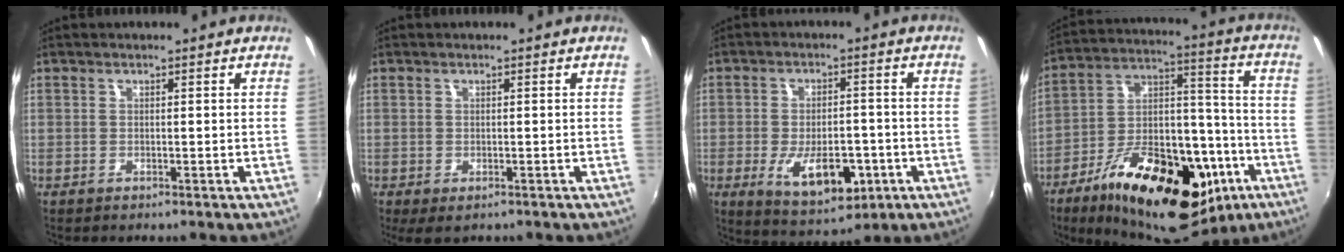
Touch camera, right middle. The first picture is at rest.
{"total": 2.5, "force": [-1.3, 1.3, 1.6], "torque": [-0.030, -0.012, -0.017]}
{"total": 11.7, "force": [-4.1, 6.0, 9.1], "torque": [-0.172, -0.015, -0.050]}
{"total": 28.8, "force": [-15.8, 13.6, 19.9], "torque": [-0.324, 0.008, -0.232]}